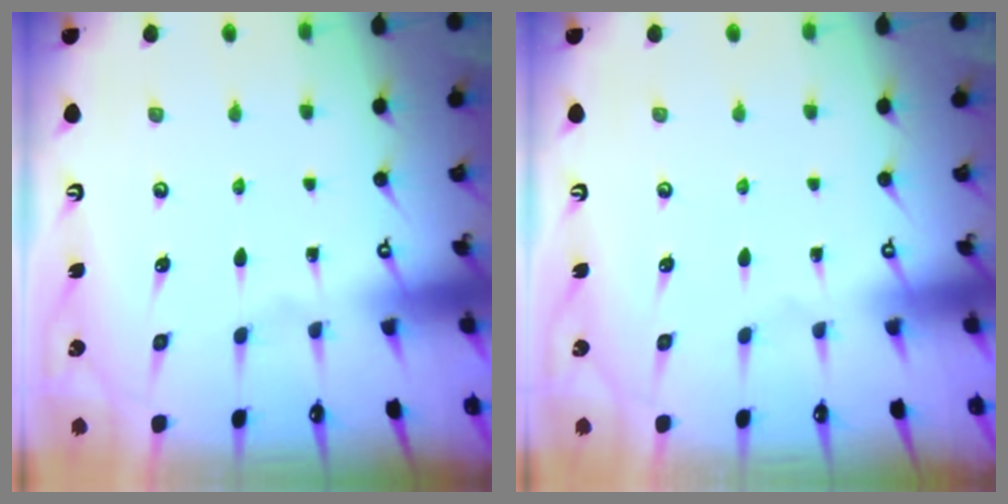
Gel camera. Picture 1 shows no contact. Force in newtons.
{"total": 0.0}